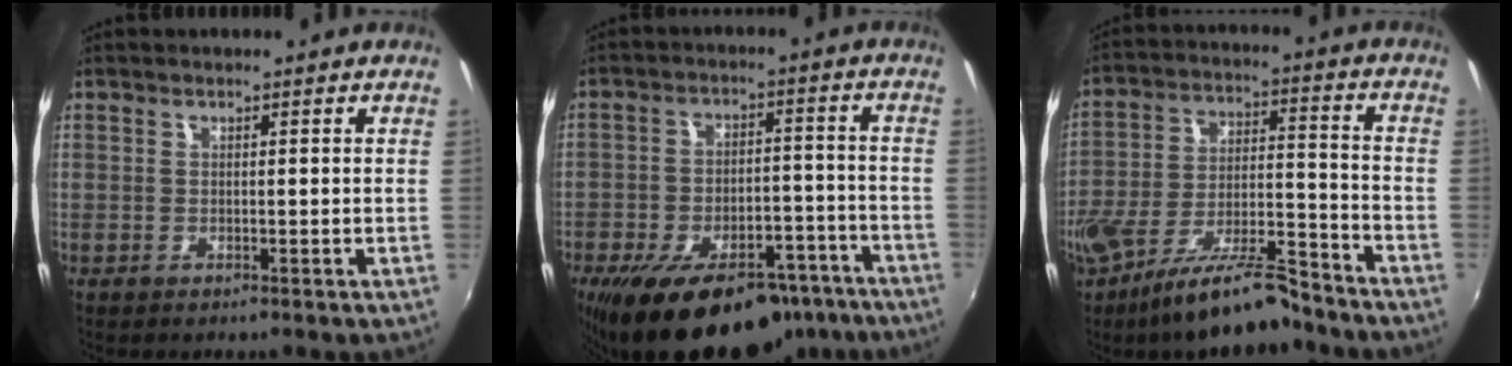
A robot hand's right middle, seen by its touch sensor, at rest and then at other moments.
{"total": 22.5, "force": [-16.5, 10.0, 11.6], "torque": [-0.203, -0.001, -0.219]}
{"total": 15.4, "force": [-11.6, 3.7, 9.4], "torque": [-0.180, -0.018, -0.195]}